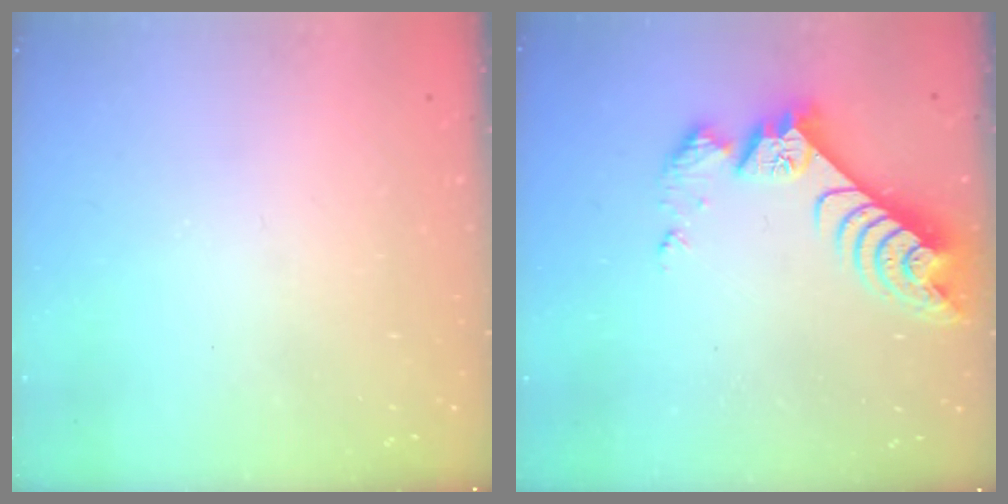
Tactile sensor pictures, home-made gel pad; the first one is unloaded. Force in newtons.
{"total": 8.7, "press": 8.6, "slide": 1.0}